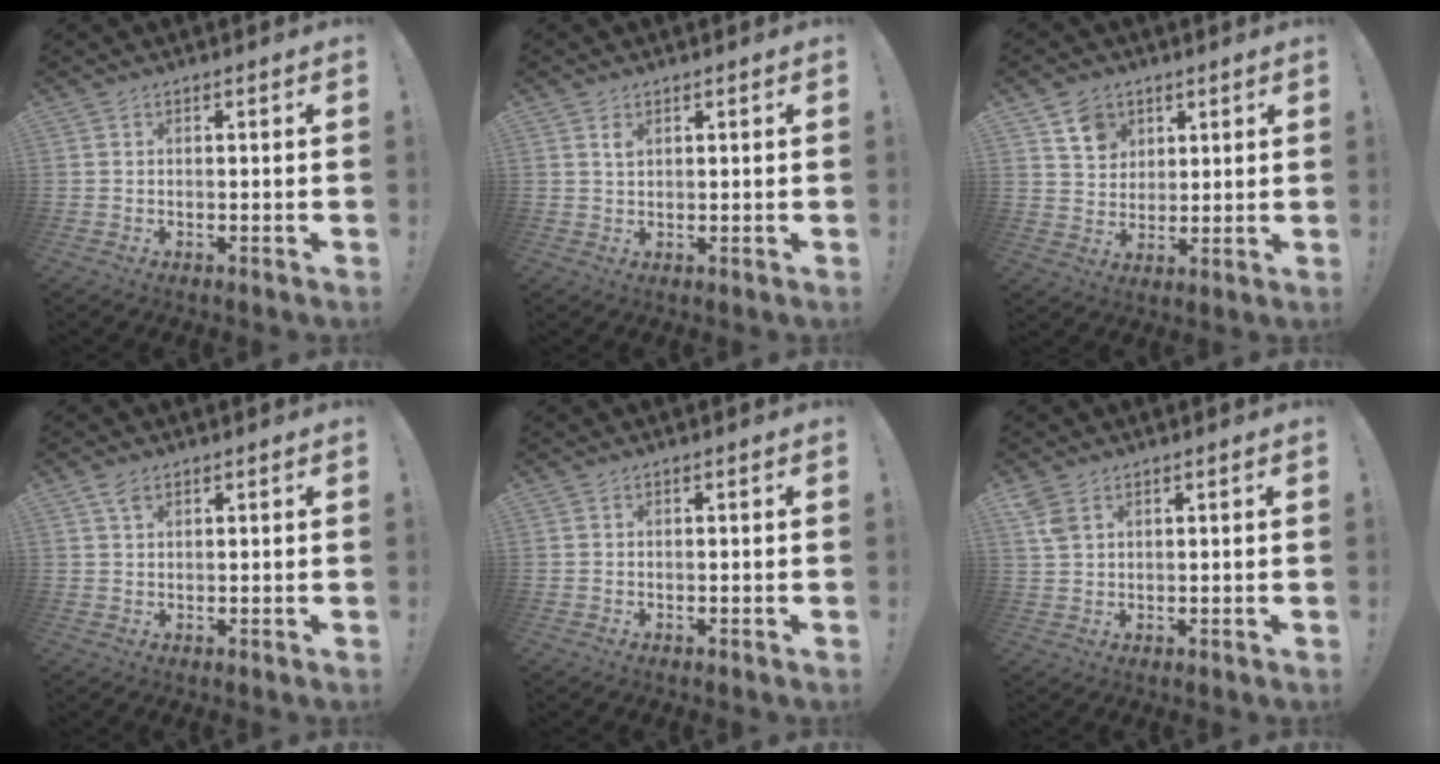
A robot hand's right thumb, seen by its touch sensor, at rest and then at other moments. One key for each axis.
{"total": 1.7, "fx": 1.0, "fy": 1.0, "fz": 1.0, "tx": -0.015, "ty": -0.003, "tz": 0.017}
{"total": 8.8, "fx": 4.8, "fy": 7.0, "fz": 2.2, "tx": -0.031, "ty": -0.025, "tz": 0.095}
{"total": 2.8, "fx": 1.7, "fy": 1.4, "fz": 1.8, "tx": -0.037, "ty": -0.001, "tz": 0.031}
{"total": 0.0}
{"total": 4.3, "fx": 2.5, "fy": 2.6, "fz": 2.4, "tx": -0.040, "ty": -0.008, "tz": 0.049}